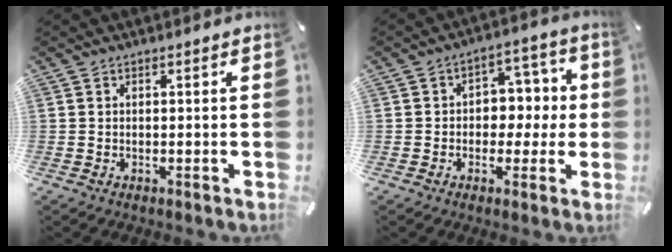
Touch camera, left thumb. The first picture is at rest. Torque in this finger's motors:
{"motor_torque": [1.28, 1.24, 0.66, 0.16, 0.01]}